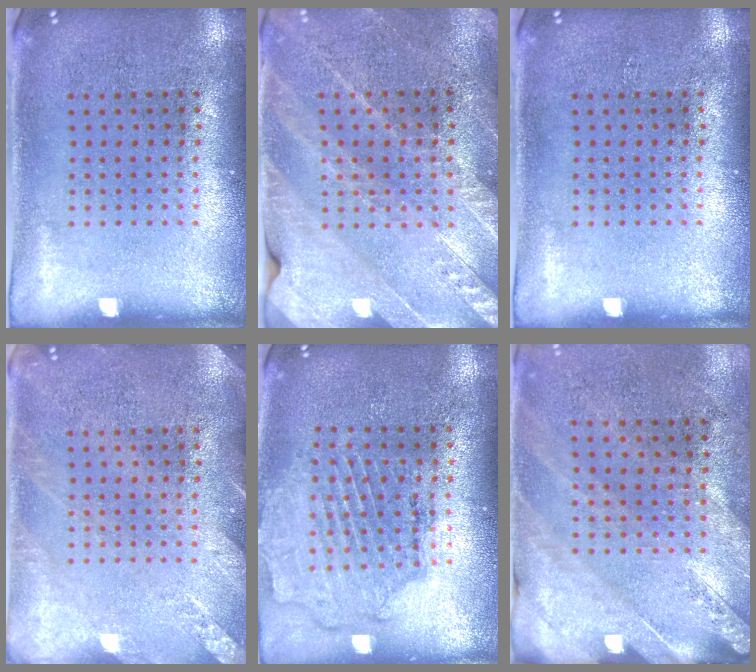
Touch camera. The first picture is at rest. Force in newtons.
{"total": 2.6, "press": 2.5, "slide": 0.6}
{"total": 0.0}
{"total": 2.1, "press": 2.1, "slide": 0.2}
{"total": 1.6, "press": 1.6, "slide": 0.4}
{"total": 2.5, "press": 2.0, "slide": 1.5}